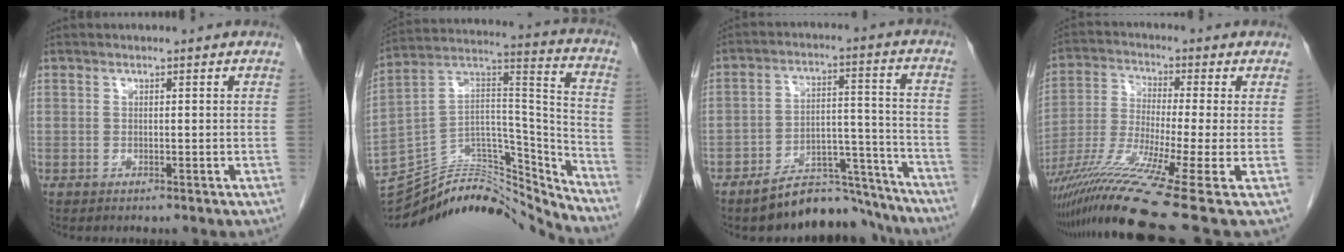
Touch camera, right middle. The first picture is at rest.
{"total": 24.1, "force": [-23.1, 4.2, 5.5], "torque": [-0.103, 0.050, -0.367]}
{"total": 11.8, "force": [-10.9, 3.5, 2.6], "torque": [-0.012, 0.048, -0.170]}
{"total": 15.7, "force": [-10.3, -2.3, 11.6], "torque": [-0.232, -0.032, -0.190]}